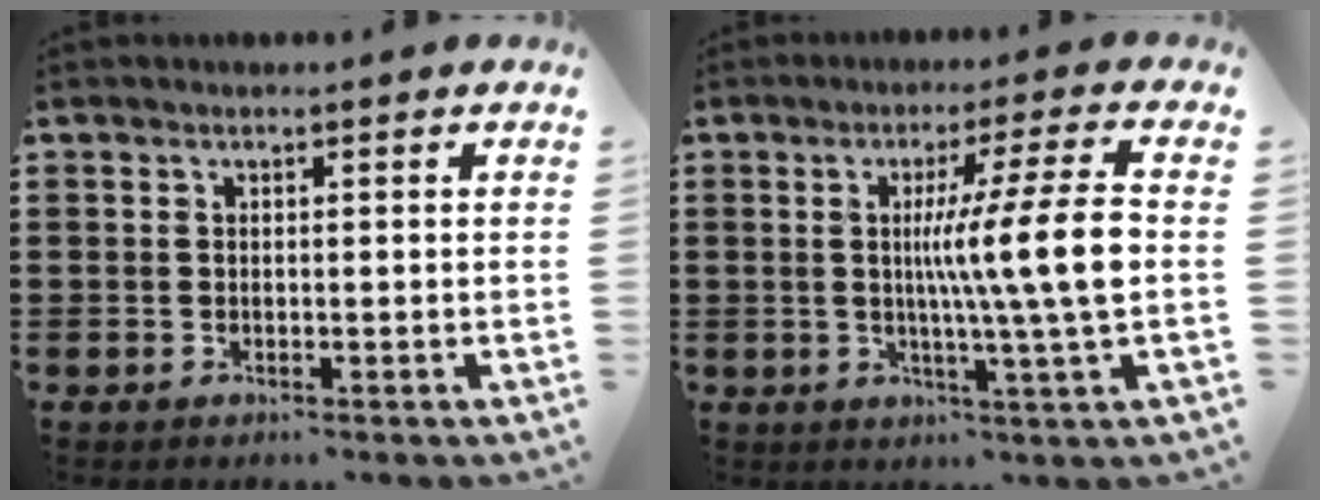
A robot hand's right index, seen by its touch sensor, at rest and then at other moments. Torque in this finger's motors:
{"motor_torque": [1.85, -0.29, 0.53, 0.21]}